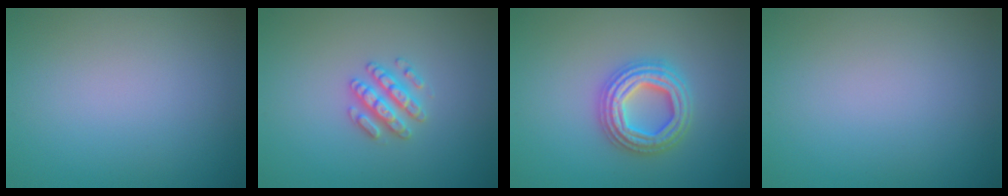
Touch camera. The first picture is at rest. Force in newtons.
{"total": 2.6, "press": 2.5, "slide": 0.4}
{"total": 4.5, "press": 4.4, "slide": 0.8}
{"total": 0.0}